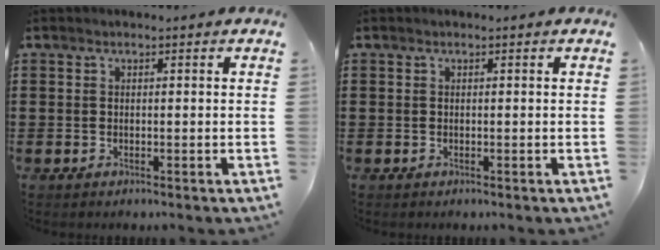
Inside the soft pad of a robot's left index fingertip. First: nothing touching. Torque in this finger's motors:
{"motor_torque": [0.00, 0.00, 0.00, 0.00]}